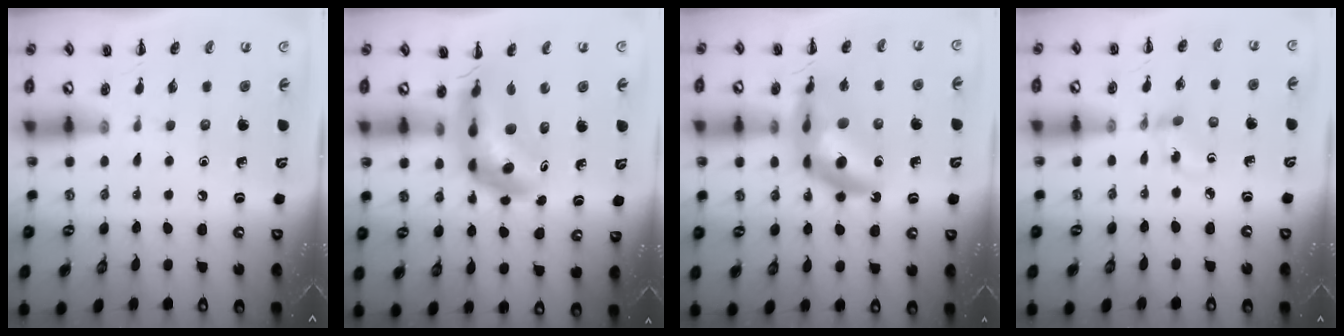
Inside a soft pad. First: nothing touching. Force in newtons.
{"total": 8.7, "press": 8.2, "slide": 3.0}
{"total": 14.2, "press": 13.6, "slide": 4.2}
{"total": 3.4, "press": 3.2, "slide": 1.1}